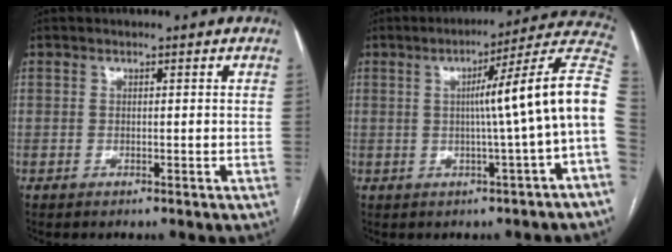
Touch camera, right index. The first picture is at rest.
{"total": 13.4, "force": [-0.4, -1.9, 13.3], "torque": [-0.168, 0.026, -0.013]}